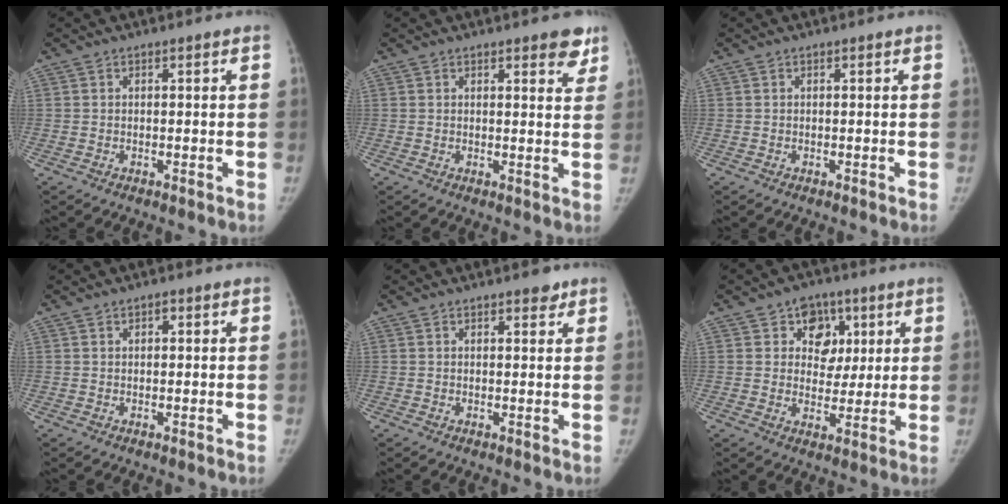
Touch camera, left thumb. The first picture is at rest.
{"total": 4.3, "force": [3.0, 1.6, 2.8], "torque": [-0.011, -0.015, 0.032]}
{"total": 0.0}
{"total": 1.1, "force": [0.4, 0.7, 0.7], "torque": [-0.005, 0.001, 0.005]}
{"total": 2.1, "force": [1.5, 1.0, 1.2], "torque": [-0.004, -0.007, 0.018]}
{"total": 8.5, "force": [3.4, 7.0, 3.5], "torque": [-0.004, -0.007, 0.048]}